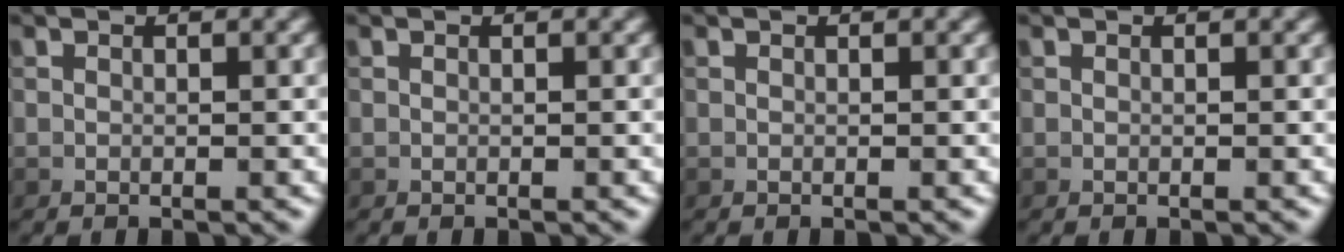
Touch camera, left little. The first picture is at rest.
{"total": 0.0}
{"total": 0.0}
{"total": 0.0}